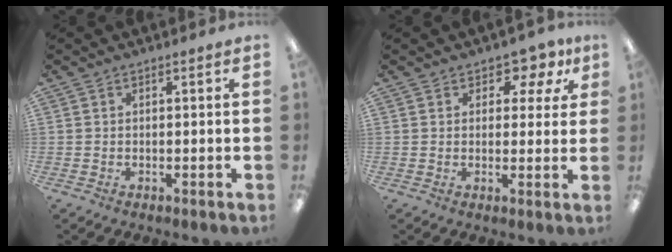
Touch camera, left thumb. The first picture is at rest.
{"total": 5.2, "force": [3.0, 3.6, 2.3], "torque": [-0.022, -0.012, 0.047]}